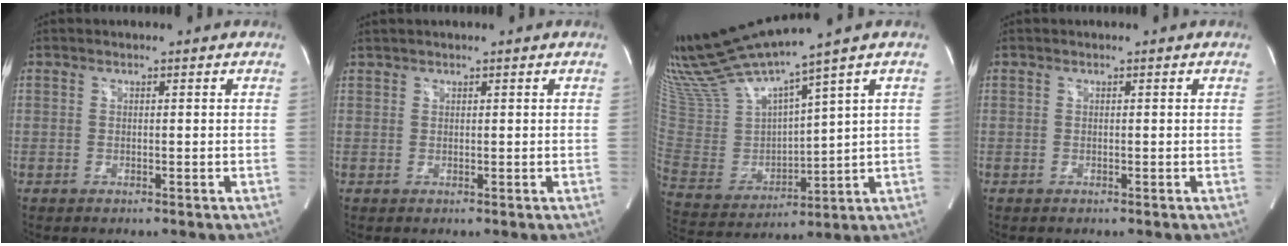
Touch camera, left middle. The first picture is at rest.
{"total": 0.9, "force": [0.9, 0.1, 0.3], "torque": [-0.009, 0.015, 0.022]}
{"total": 15.7, "force": [13.6, -0.9, 7.7], "torque": [-0.152, -0.018, 0.274]}
{"total": 0.0}